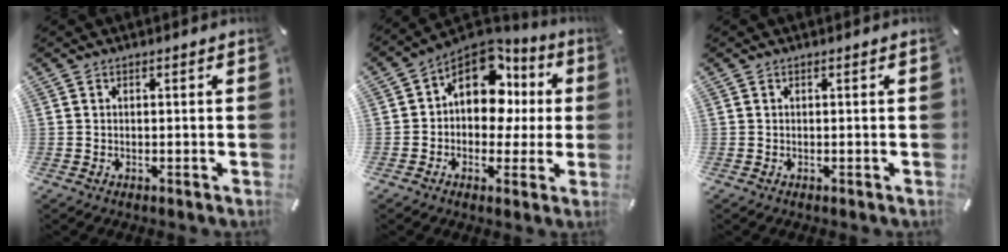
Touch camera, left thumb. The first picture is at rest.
{"total": 14.7, "force": [4.5, 10.5, 9.2], "torque": [-0.134, -0.025, 0.083]}
{"total": 0.0}